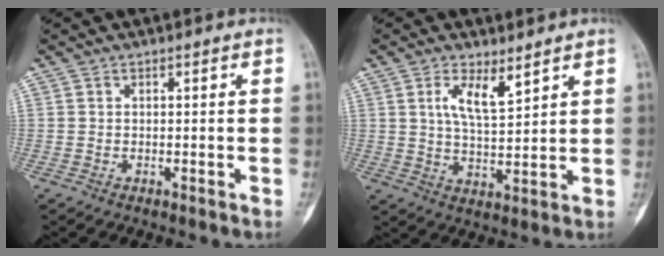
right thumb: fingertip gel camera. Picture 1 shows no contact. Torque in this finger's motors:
{"motor_torque": [-0.43, 0.94, 0.19, -0.01, -0.04]}